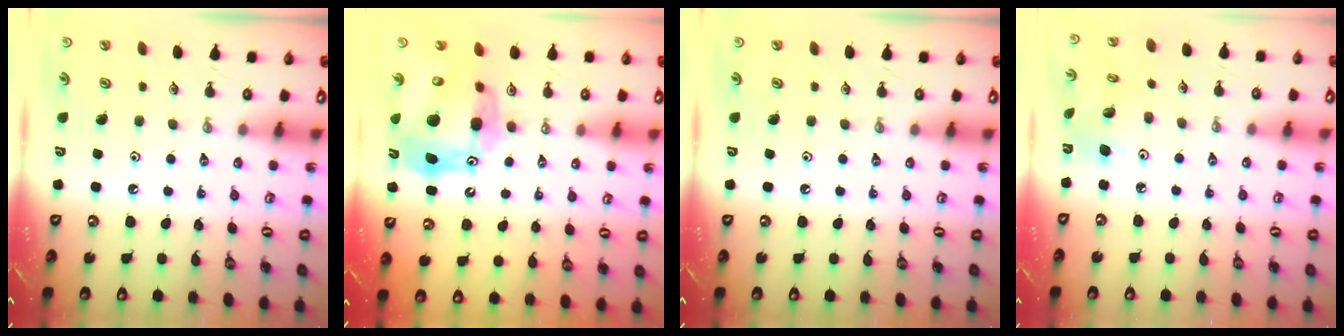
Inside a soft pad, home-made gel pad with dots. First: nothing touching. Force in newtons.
{"total": 18.0, "press": 17.8, "slide": 2.2}
{"total": 0.0}
{"total": 5.9, "press": 5.9, "slide": 0.3}